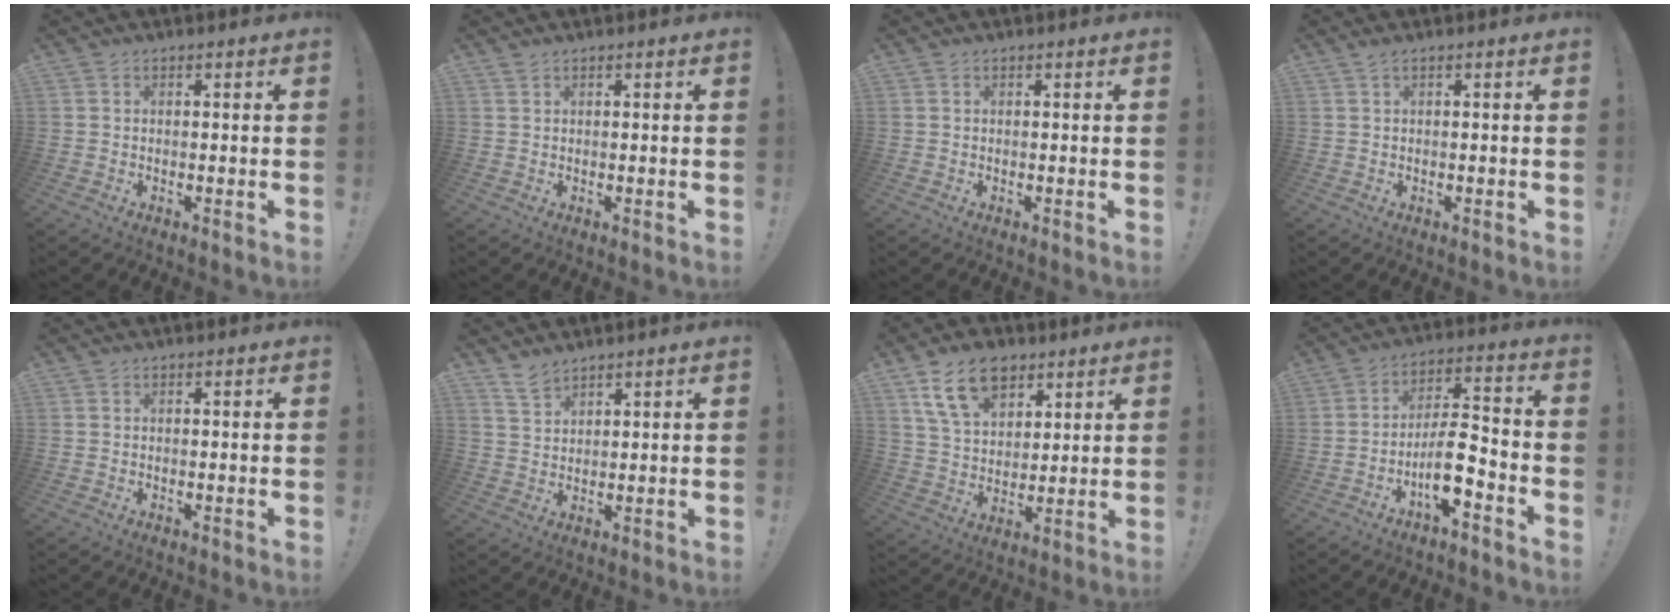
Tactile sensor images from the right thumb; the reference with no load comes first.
{"total": 0.8, "force": [0.7, 0.2, 0.4], "torque": [-0.015, 0.002, 0.014]}
{"total": 0.0}
{"total": 1.0, "force": [0.8, 0.1, 0.7], "torque": [-0.015, 0.002, 0.013]}
{"total": 0.0}
{"total": 4.3, "force": [3.8, 1.3, 1.6], "torque": [-0.032, -0.022, 0.070]}
{"total": 14.0, "force": [8.0, 8.9, 7.3], "torque": [-0.122, -0.027, 0.150]}
{"total": 11.0, "force": [-4.8, 3.9, 9.1], "torque": [-0.163, 0.024, -0.084]}